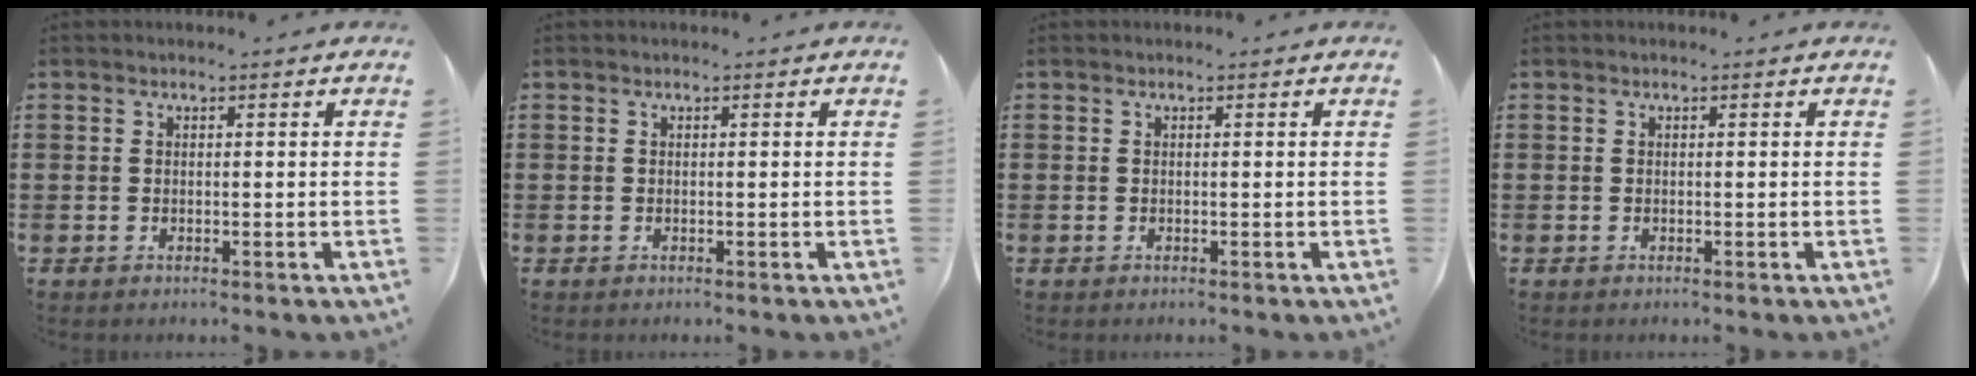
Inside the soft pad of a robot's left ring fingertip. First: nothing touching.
{"total": 0.0}
{"total": 0.0}
{"total": 0.0}